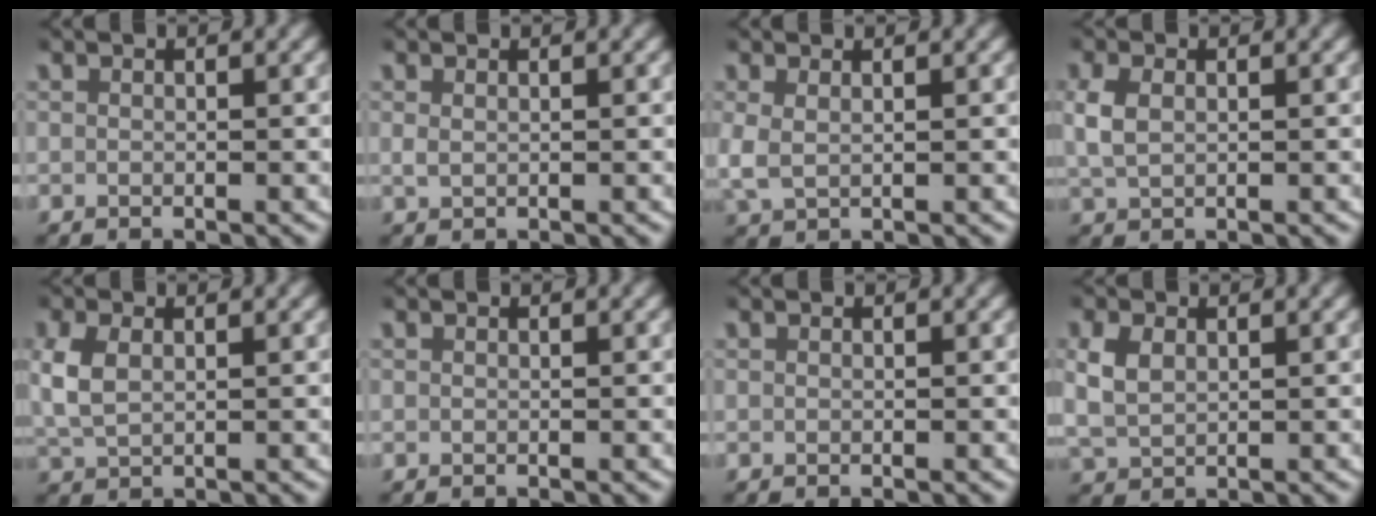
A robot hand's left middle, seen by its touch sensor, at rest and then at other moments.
{"total": 0.7, "force": [0.3, 0.4, 0.5], "torque": [-0.014, -0.002, 0.011]}
{"total": 2.7, "force": [0.4, 2.1, 1.7], "torque": [-0.057, -0.008, 0.015]}
{"total": 2.8, "force": [0.4, 2.0, 1.9], "torque": [-0.052, -0.002, 0.014]}
{"total": 3.7, "force": [0.5, 2.8, 2.4], "torque": [-0.073, -0.006, 0.016]}
{"total": 0.0}
{"total": 0.0}
{"total": 3.9, "force": [0.7, 3.3, 2.0], "torque": [-0.060, -0.003, 0.019]}